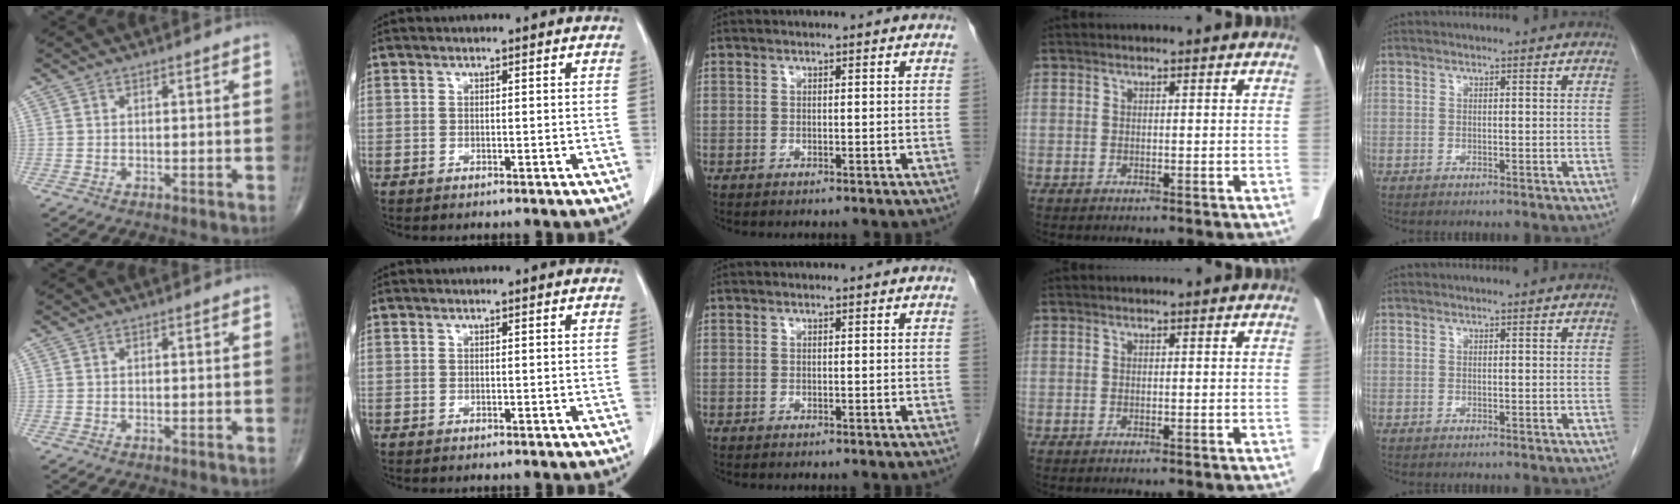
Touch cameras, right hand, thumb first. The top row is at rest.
{}